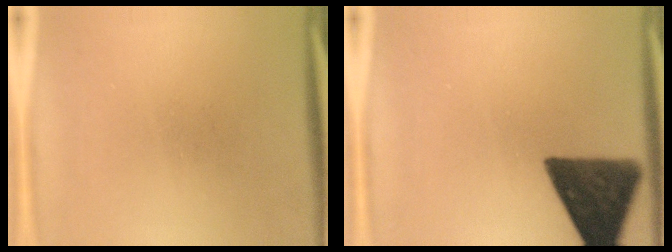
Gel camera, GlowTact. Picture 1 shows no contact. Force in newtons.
{"total": 13.6}